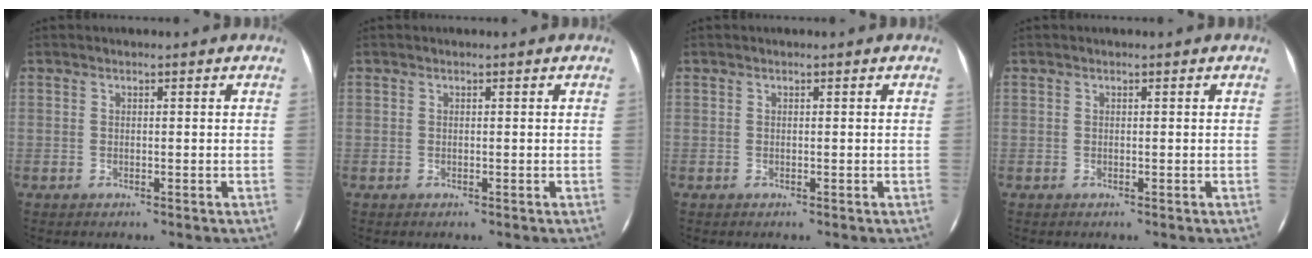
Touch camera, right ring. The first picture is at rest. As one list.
[{"total": 0.0}, {"total": 0.0}, {"total": 0.0}]